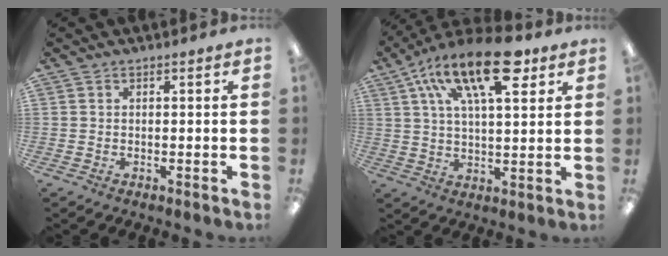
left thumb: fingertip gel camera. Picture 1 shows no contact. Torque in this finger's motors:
{"motor_torque": [0.01, 0.72, 1.37, -1.39, 0.46]}